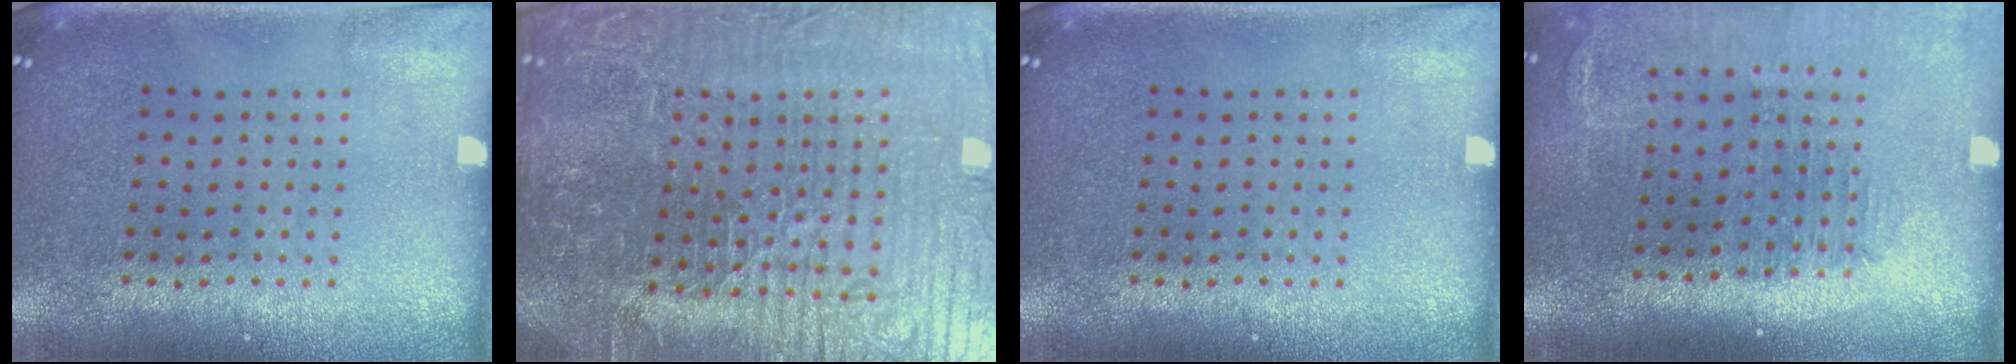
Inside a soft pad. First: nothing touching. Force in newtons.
{"total": 7.6, "press": 6.8, "slide": 3.4}
{"total": 0.0}
{"total": 1.4, "press": 1.4, "slide": 0.1}